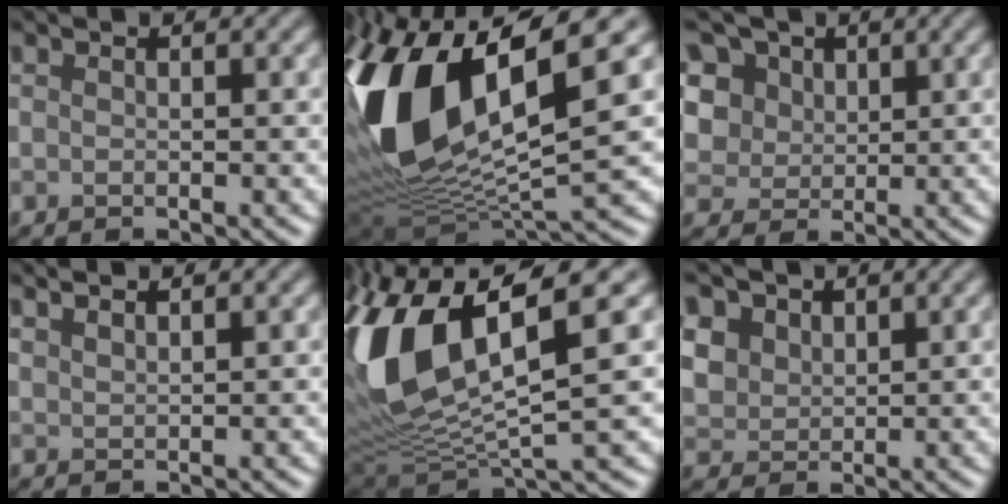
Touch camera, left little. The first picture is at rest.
{"total": 14.9, "force": [2.8, 6.9, 12.9], "torque": [-0.276, -0.012, 0.052]}
{"total": 10.4, "force": [4.8, 7.8, 4.8], "torque": [-0.114, 0.029, 0.069]}
{"total": 1.8, "force": [1.6, 0.4, 0.8], "torque": [-0.002, 0.005, 0.019]}
{"total": 13.4, "force": [2.7, 5.3, 12.0], "torque": [-0.254, -0.005, 0.048]}
{"total": 5.5, "force": [2.5, 4.2, 2.3], "torque": [-0.099, 0.012, 0.052]}